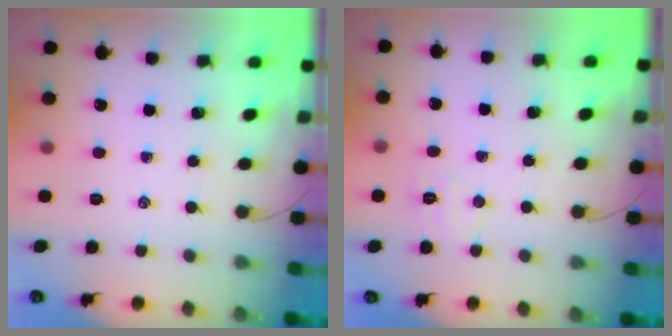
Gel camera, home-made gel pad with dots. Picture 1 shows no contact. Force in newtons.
{"total": 3.8, "press": 3.7, "slide": 0.8}